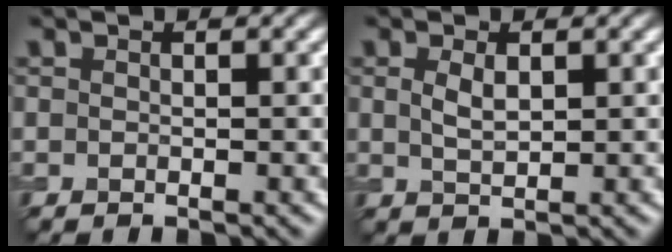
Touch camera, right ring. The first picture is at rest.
{"total": 1.8, "force": [0.6, 0.9, 1.5], "torque": [-0.035, -0.001, 0.016]}